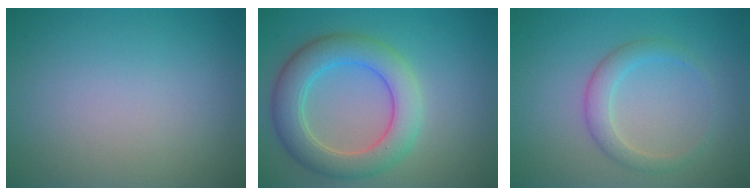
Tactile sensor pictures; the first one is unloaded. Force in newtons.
{"total": 5.9, "press": 5.9, "slide": 0.2}
{"total": 2.3, "press": 2.3, "slide": 0.1}